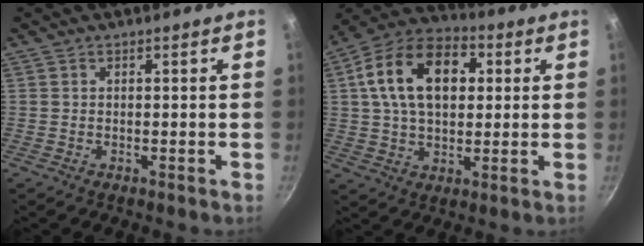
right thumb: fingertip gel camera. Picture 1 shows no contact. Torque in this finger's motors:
{"motor_torque": [-0.12, 3.23, 1.51, 0.16, 0.19]}